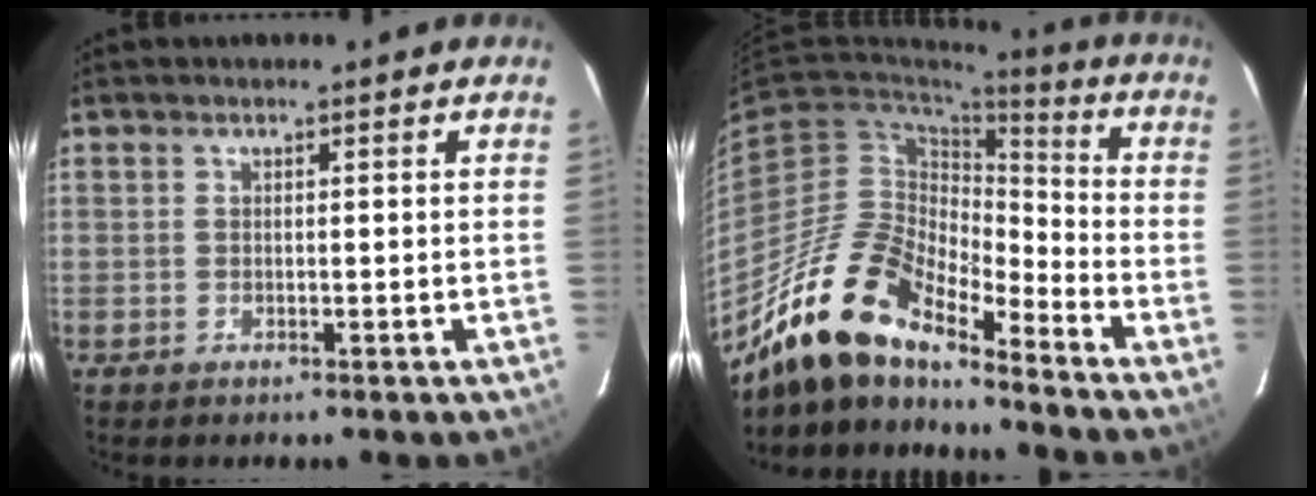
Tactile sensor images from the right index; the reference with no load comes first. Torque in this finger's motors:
{"motor_torque": [1.04, -1.10, 0.72, 0.20]}